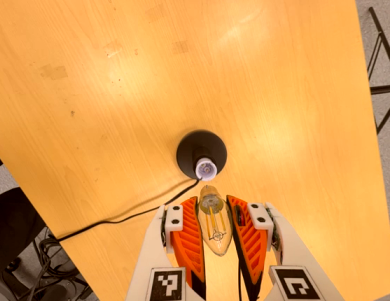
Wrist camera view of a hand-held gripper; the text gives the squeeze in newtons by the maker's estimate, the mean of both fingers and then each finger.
{"total": 22.1, "left": 24.3, "right": 19.9}